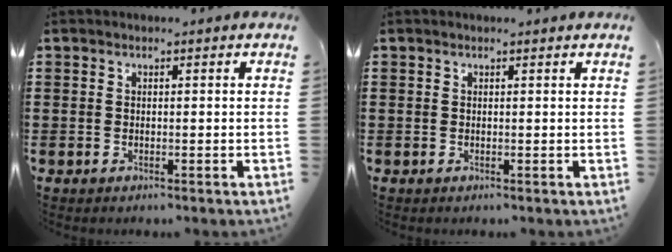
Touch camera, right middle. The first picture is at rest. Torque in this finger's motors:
{"motor_torque": [-0.19, -0.19, 0.00, 0.00]}